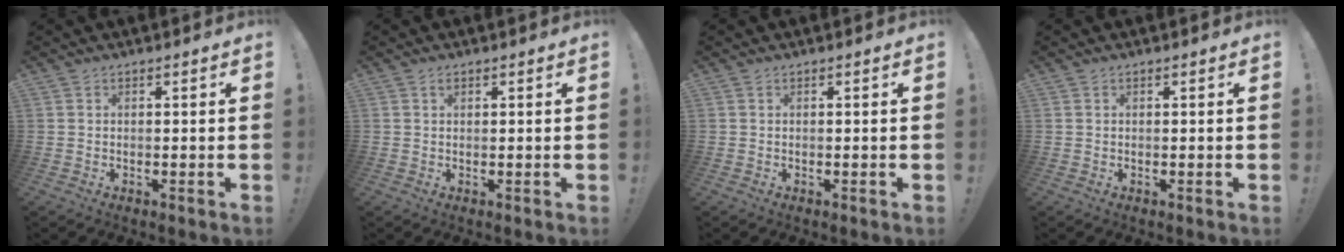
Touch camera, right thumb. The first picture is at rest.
{"total": 0.6, "force": [0.3, 0.5, 0.2], "torque": [-0.005, 0.002, 0.006]}
{"total": 0.0}
{"total": 0.0}